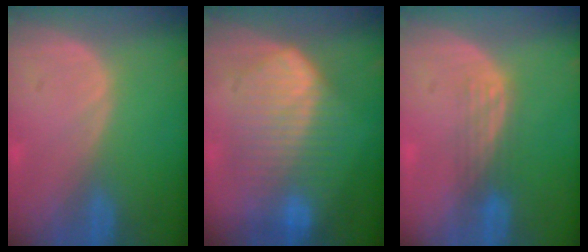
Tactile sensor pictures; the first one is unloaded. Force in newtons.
{"total": 10.0, "press": 10.0, "slide": 0.6}
{"total": 2.9, "press": 2.7, "slide": 1.2}